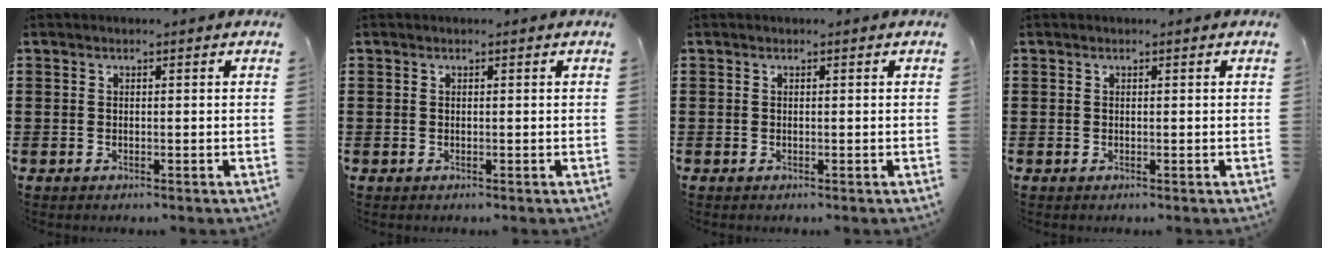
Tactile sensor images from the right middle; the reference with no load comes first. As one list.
[{"total": 0.0}, {"total": 0.0}, {"total": 0.0}]